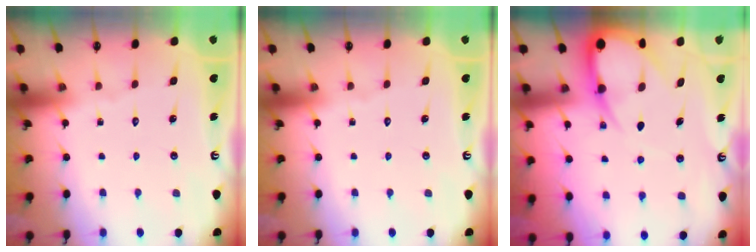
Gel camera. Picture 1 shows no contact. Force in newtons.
{"total": 0.0}
{"total": 9.9, "press": 9.8, "slide": 1.0}